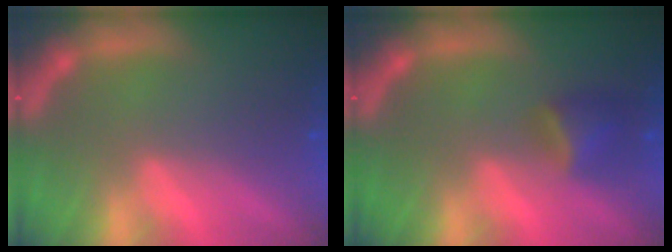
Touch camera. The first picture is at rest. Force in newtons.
{"total": 2.9}